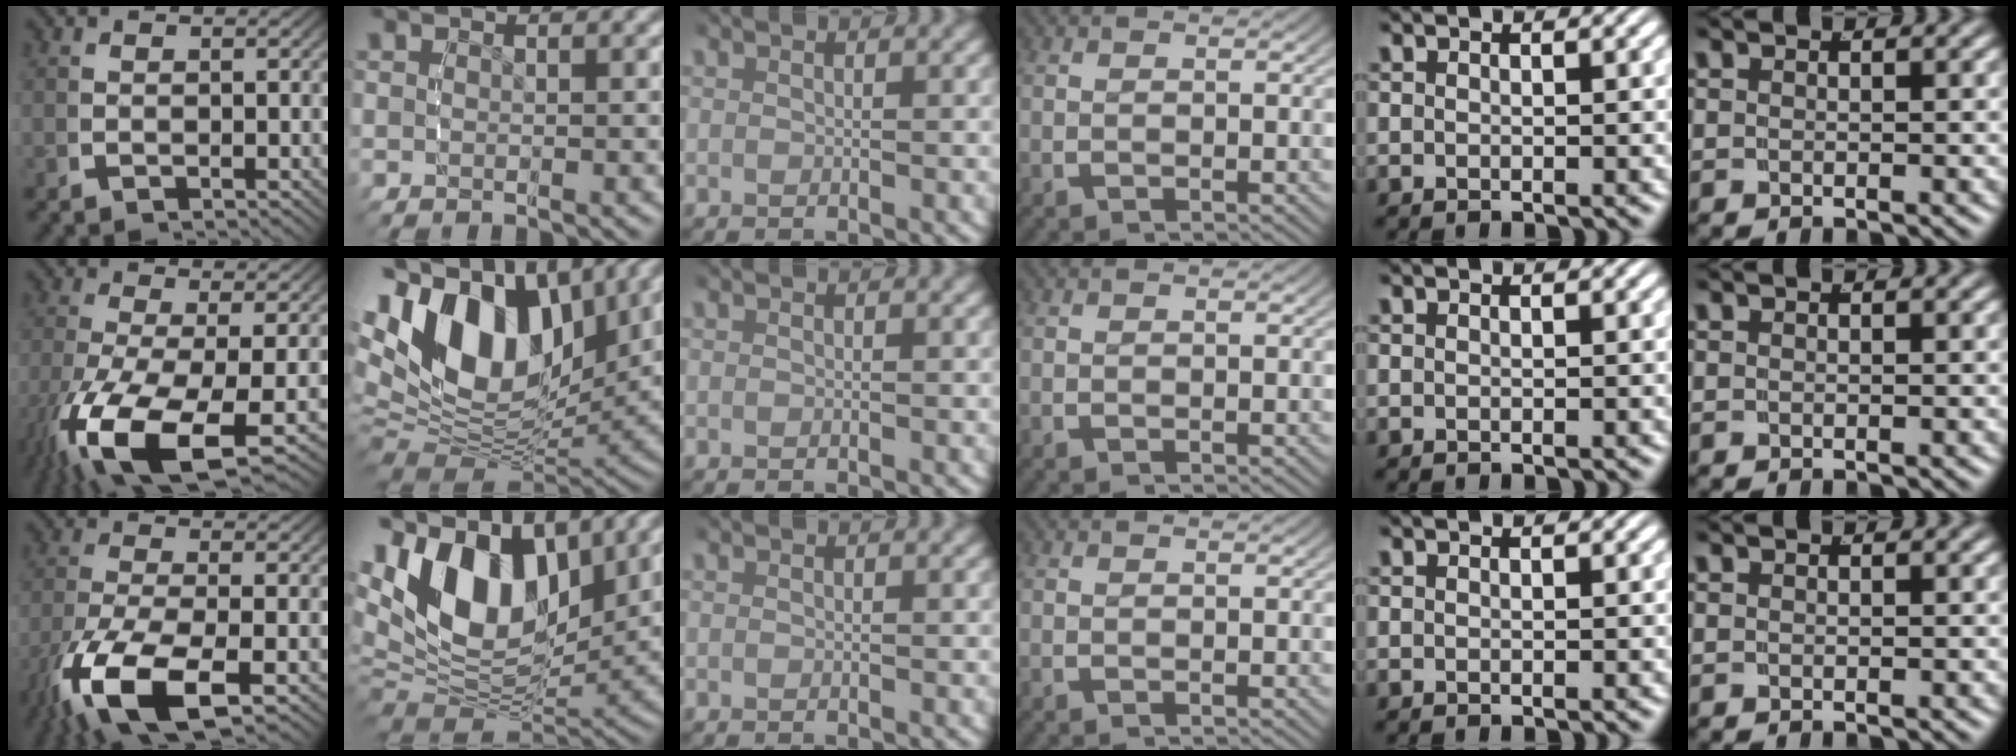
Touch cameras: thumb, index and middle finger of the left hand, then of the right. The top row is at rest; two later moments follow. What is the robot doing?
{"motion": "grasp_and_lifting", "object": "bowl"}